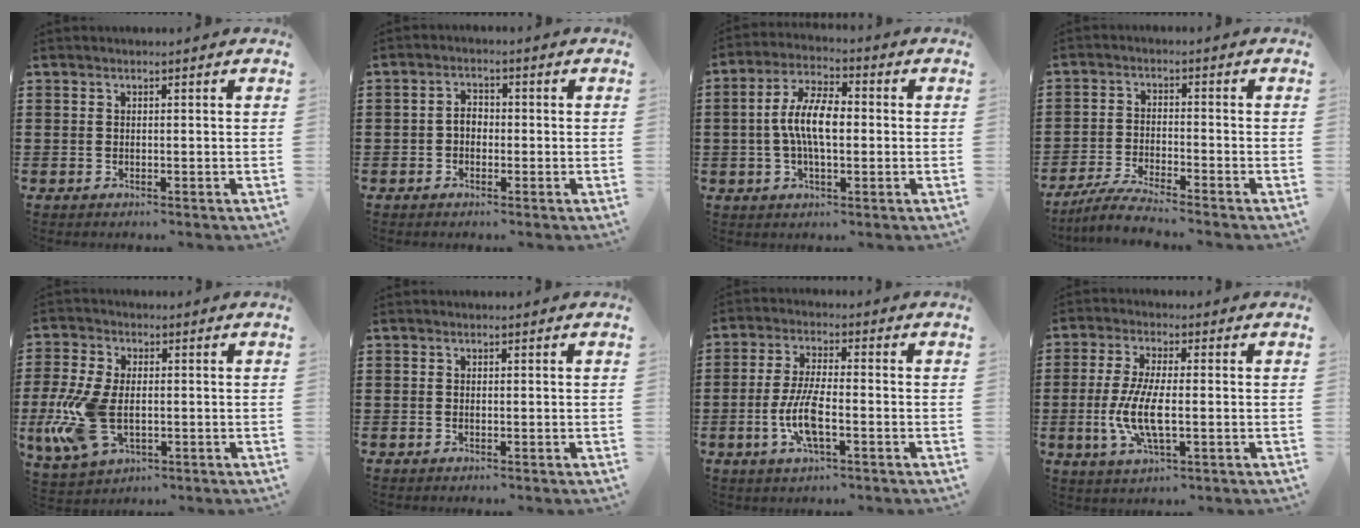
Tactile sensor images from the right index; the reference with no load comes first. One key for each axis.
{"total": 2.3, "fx": -0.6, "fy": 1.5, "fz": 1.5, "tx": -0.030, "ty": 0.005, "tz": -0.014}
{"total": 8.1, "fx": -0.4, "fy": 3.4, "fz": 7.4, "tx": -0.161, "ty": 0.001, "tz": -0.016}
{"total": 4.4, "fx": -4.1, "fy": -0.4, "fz": 1.4, "tx": -0.037, "ty": -0.011, "tz": -0.083}
{"total": 10.9, "fx": -1.8, "fy": 6.1, "fz": 8.9, "tx": -0.214, "ty": -0.010, "tz": -0.031}
{"total": 0.0}
{"total": 7.1, "fx": -2.1, "fy": 1.8, "fz": 6.5, "tx": -0.147, "ty": -0.014, "tz": -0.044}
{"total": 7.3, "fx": -1.6, "fy": 2.2, "fz": 6.8, "tx": -0.155, "ty": -0.011, "tz": -0.036}